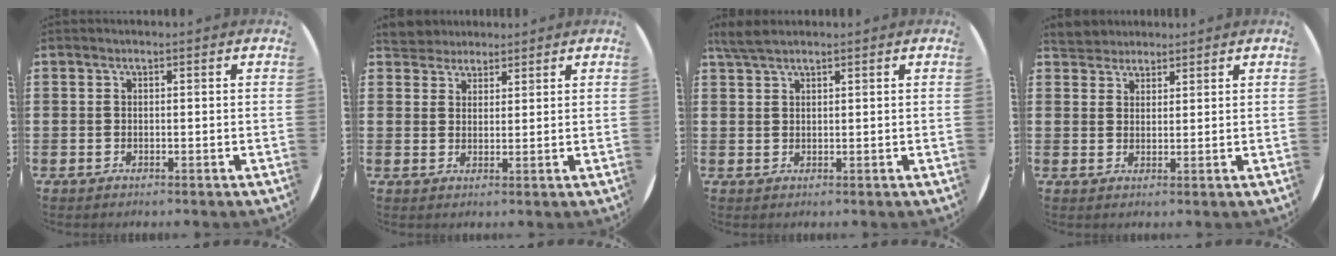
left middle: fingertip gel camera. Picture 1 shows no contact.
{"total": 3.5, "force": [3.2, 1.2, -0.2], "torque": [-0.006, 0.000, 0.063]}
{"total": 2.6, "force": [2.2, 0.5, 1.3], "torque": [-0.029, 0.005, 0.040]}
{"total": 3.0, "force": [2.8, 1.0, -0.3], "torque": [-0.004, 0.001, 0.056]}